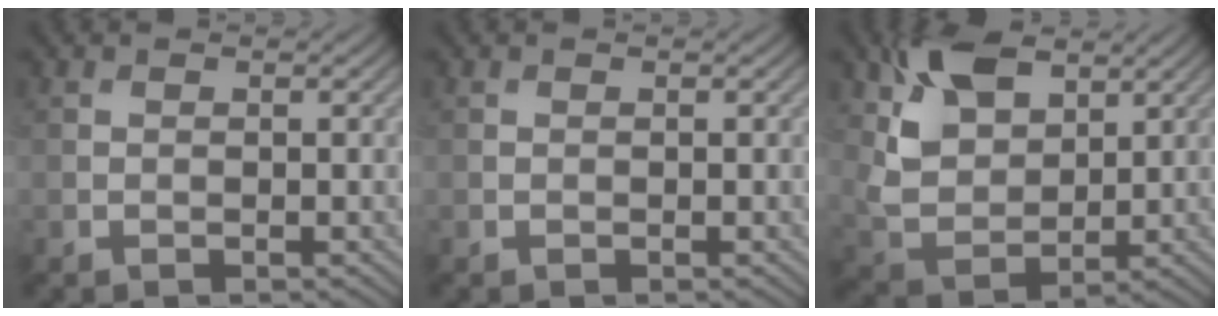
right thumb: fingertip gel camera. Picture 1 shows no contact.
{"total": 0.0}
{"total": 9.5, "force": [5.1, 5.5, 5.9], "torque": [-0.145, -0.002, 0.101]}